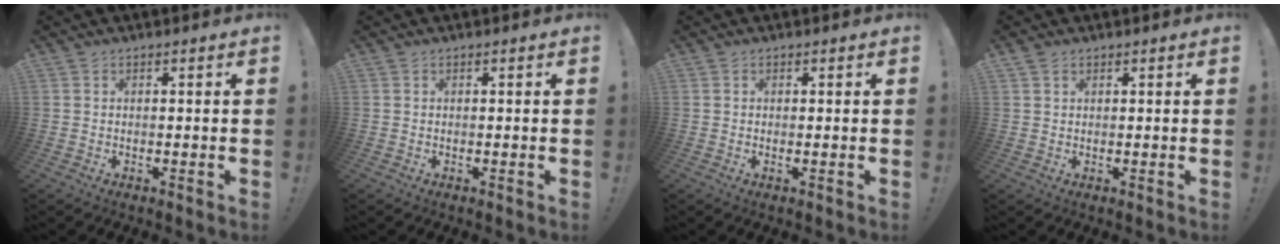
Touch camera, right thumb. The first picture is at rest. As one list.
[{"total": 0.0}, {"total": 0.7, "force": [0.4, 0.0, 0.6], "torque": [-0.008, -0.002, 0.006]}, {"total": 1.6, "force": [1.3, 0.9, 0.3], "torque": [-0.003, -0.004, 0.024]}]